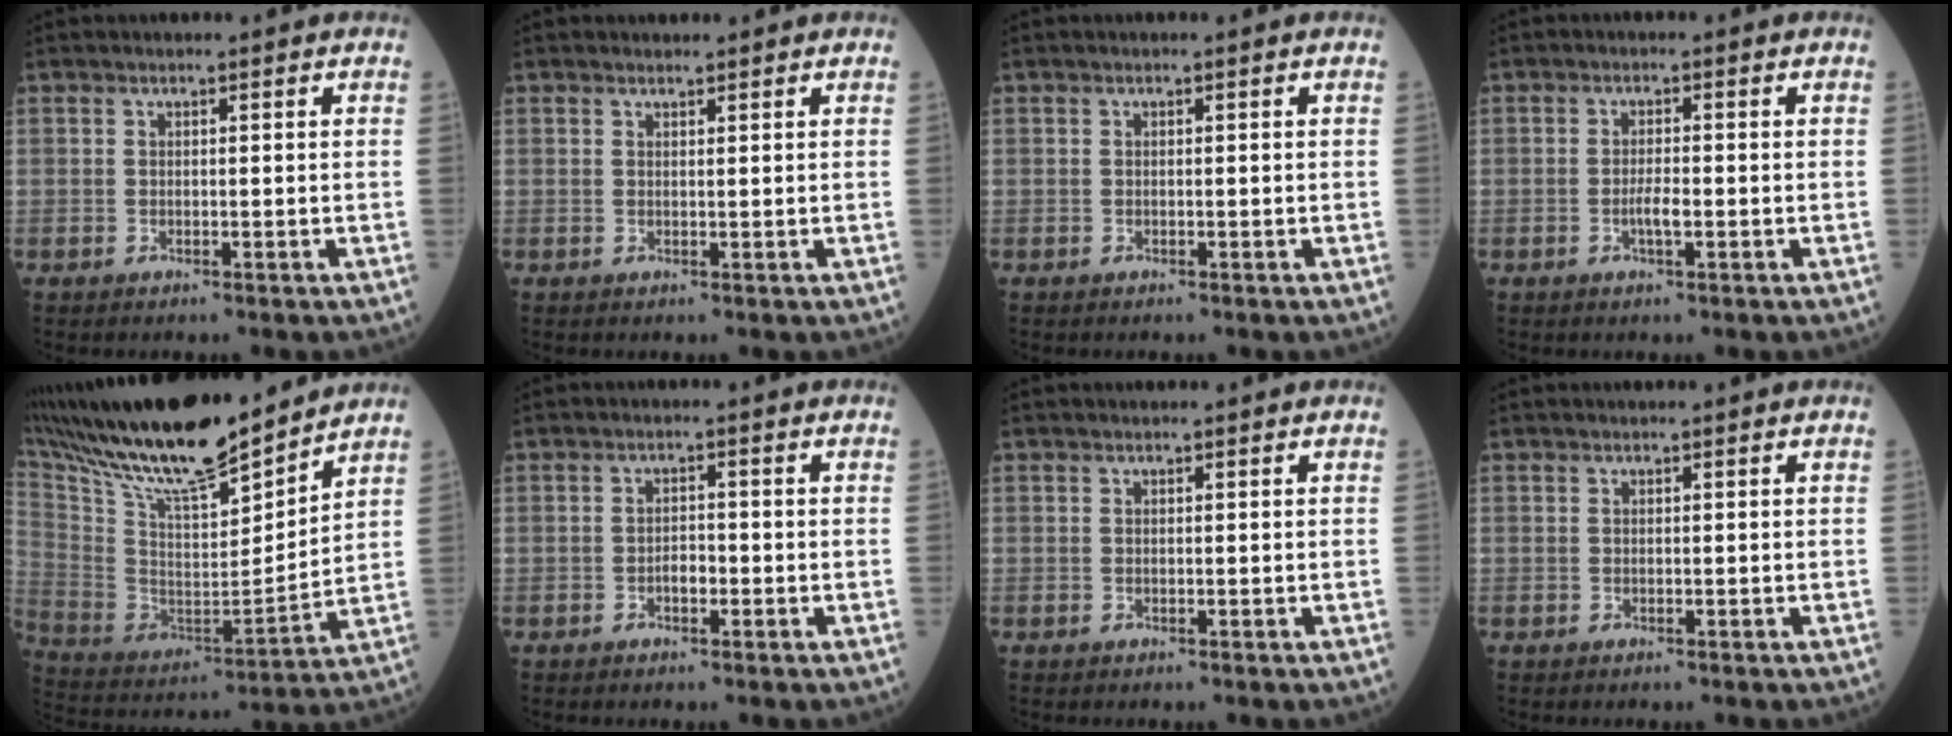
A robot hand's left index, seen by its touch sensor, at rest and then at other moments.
{"total": 0.9, "force": [0.9, 0.3, 0.1], "torque": [-0.013, 0.001, 0.015]}
{"total": 0.0}
{"total": 2.2, "force": [-0.7, 0.4, 2.1], "torque": [-0.042, 0.000, -0.013]}
{"total": 24.4, "force": [21.0, 3.9, 11.9], "torque": [-0.241, -0.005, 0.361]}
{"total": 1.8, "force": [-0.8, 0.9, 1.4], "torque": [-0.020, 0.005, -0.014]}
{"total": 0.0}
{"total": 0.0}